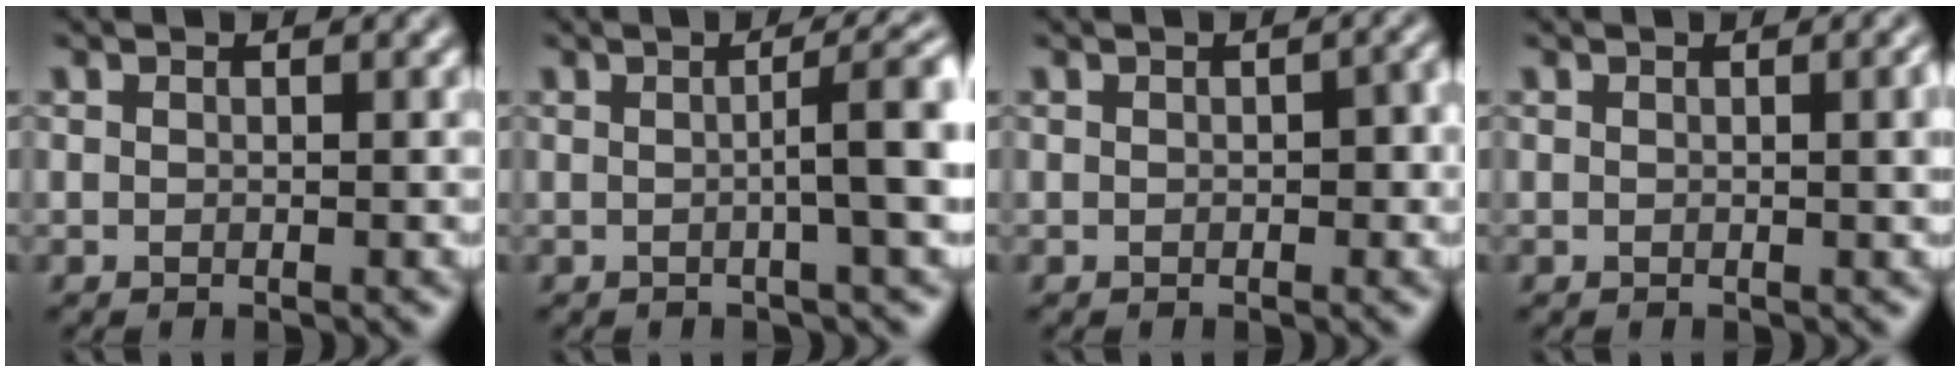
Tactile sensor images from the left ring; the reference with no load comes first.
{"total": 5.0, "force": [0.2, 0.9, 4.9], "torque": [-0.063, 0.012, -0.001]}
{"total": 1.8, "force": [0.0, 0.9, 1.6], "torque": [-0.019, 0.002, 0.000]}
{"total": 2.0, "force": [0.2, 0.6, 1.9], "torque": [-0.019, 0.003, 0.001]}